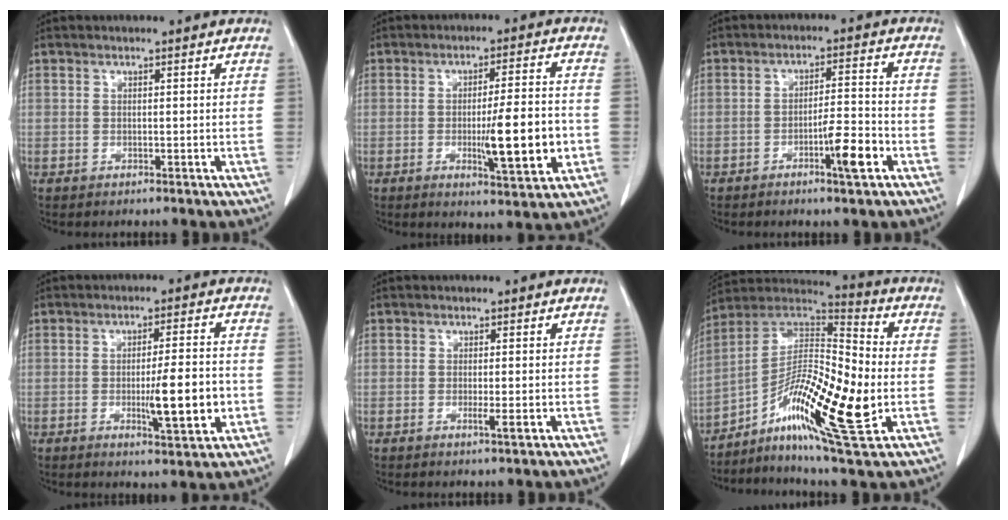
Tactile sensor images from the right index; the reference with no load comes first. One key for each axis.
{"total": 10.4, "fx": -2.4, "fy": 1.0, "fz": 10.1, "tx": -0.146, "ty": -0.008, "tz": -0.033}
{"total": 6.2, "fx": -3.0, "fy": 0.4, "fz": 5.4, "tx": -0.084, "ty": 0.001, "tz": -0.049}
{"total": 8.4, "fx": -1.9, "fy": 0.9, "fz": 8.2, "tx": -0.118, "ty": -0.007, "tz": -0.027}
{"total": 1.6, "fx": -0.6, "fy": -0.1, "fz": 1.5, "tx": -0.022, "ty": -0.004, "tz": -0.009}
{"total": 19.3, "fx": -5.0, "fy": 3.2, "fz": 18.3, "tx": -0.335, "ty": 0.001, "tz": -0.091}